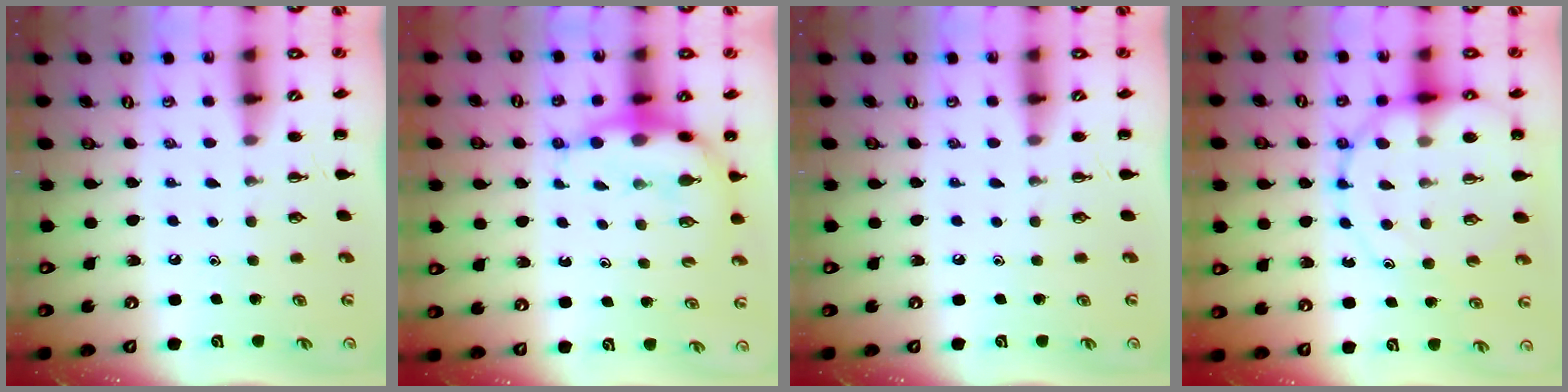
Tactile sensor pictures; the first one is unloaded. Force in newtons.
{"total": 6.7, "press": 6.5, "slide": 1.6}
{"total": 0.0}
{"total": 15.0, "press": 14.7, "slide": 2.6}